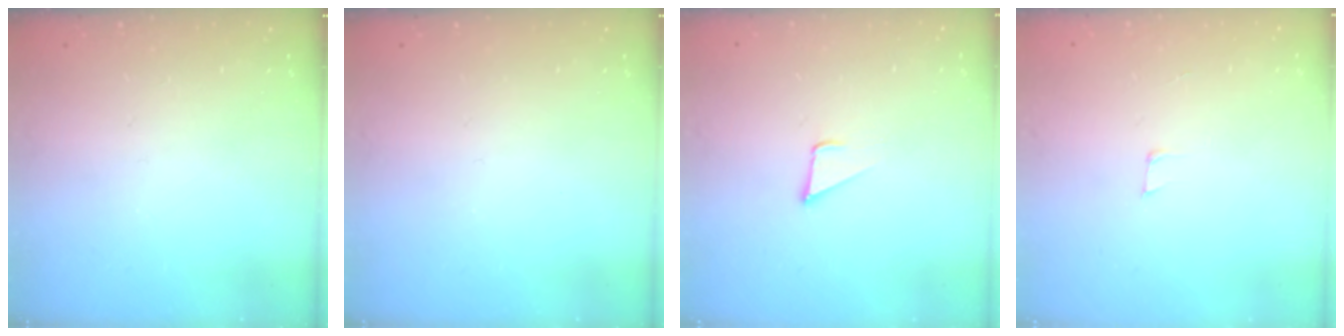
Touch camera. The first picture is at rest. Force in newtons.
{"total": 0.0}
{"total": 2.8, "press": 2.8, "slide": 0.2}
{"total": 3.0, "press": 3.0, "slide": 0.2}